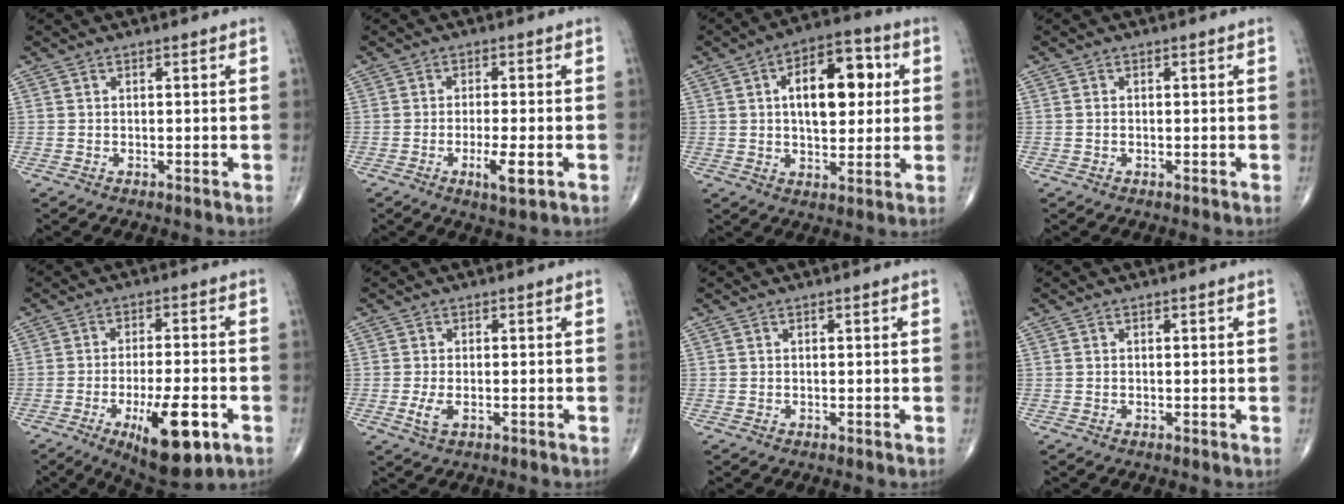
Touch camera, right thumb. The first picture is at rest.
{"total": 5.2, "force": [-1.9, 1.1, 4.7], "torque": [-0.082, -0.006, -0.031]}
{"total": 14.4, "force": [3.0, 7.7, 11.9], "torque": [-0.147, 0.009, 0.040]}
{"total": 0.6, "force": [-0.1, 0.4, 0.4], "torque": [-0.008, 0.001, -0.002]}
{"total": 13.7, "force": [-5.6, 4.5, 11.7], "torque": [-0.175, 0.011, -0.075]}
{"total": 2.9, "force": [-0.9, 1.3, 2.5], "torque": [-0.056, -0.005, -0.016]}
{"total": 0.0}
{"total": 0.0}